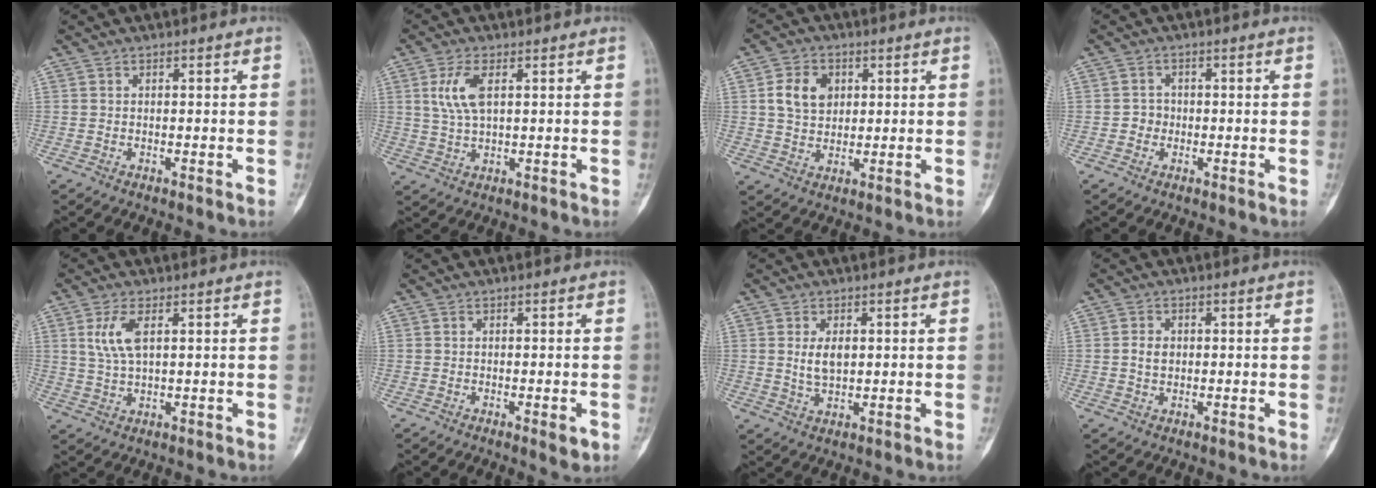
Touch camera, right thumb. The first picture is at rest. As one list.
[{"total": 6.2, "force": [1.9, 2.7, 5.3], "torque": [-0.120, -0.004, 0.041]}, {"total": 7.4, "force": [2.0, 5.6, 4.3], "torque": [-0.060, -0.004, 0.035]}, {"total": 2.1, "force": [-0.5, 1.9, 0.6], "torque": [0.004, 0.009, -0.013]}, {"total": 5.6, "force": [1.9, 2.2, 4.8], "torque": [-0.108, -0.005, 0.043]}, {"total": 2.3, "force": [-0.8, 0.7, 2.1], "torque": [-0.023, -0.003, -0.007]}, {"total": 4.4, "force": [0.8, 2.5, 3.5], "torque": [-0.058, -0.008, 0.020]}, {"total": 2.7, "force": [0.1, 2.0, 1.7], "torque": [-0.024, 0.003, 0.001]}]